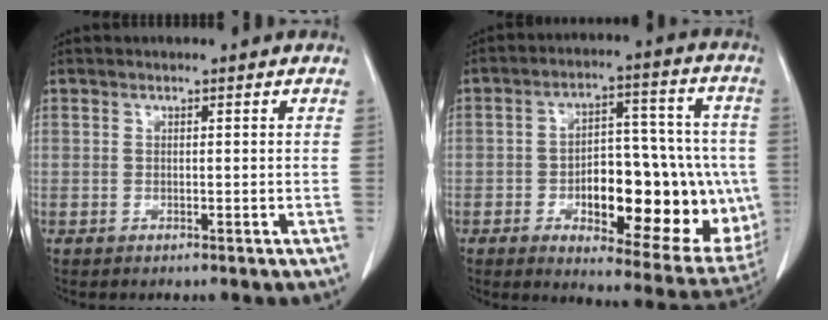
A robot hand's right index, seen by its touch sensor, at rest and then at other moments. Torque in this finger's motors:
{"motor_torque": [0.73, -0.20, 0.39, 0.15]}